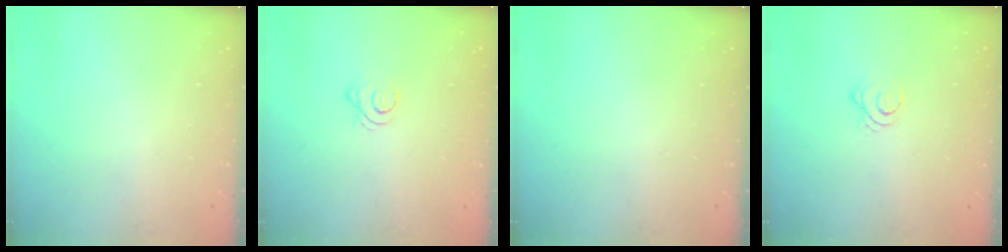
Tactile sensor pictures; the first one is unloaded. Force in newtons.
{"total": 3.2, "press": 3.2, "slide": 0.3}
{"total": 0.0}
{"total": 3.3, "press": 3.3, "slide": 0.2}